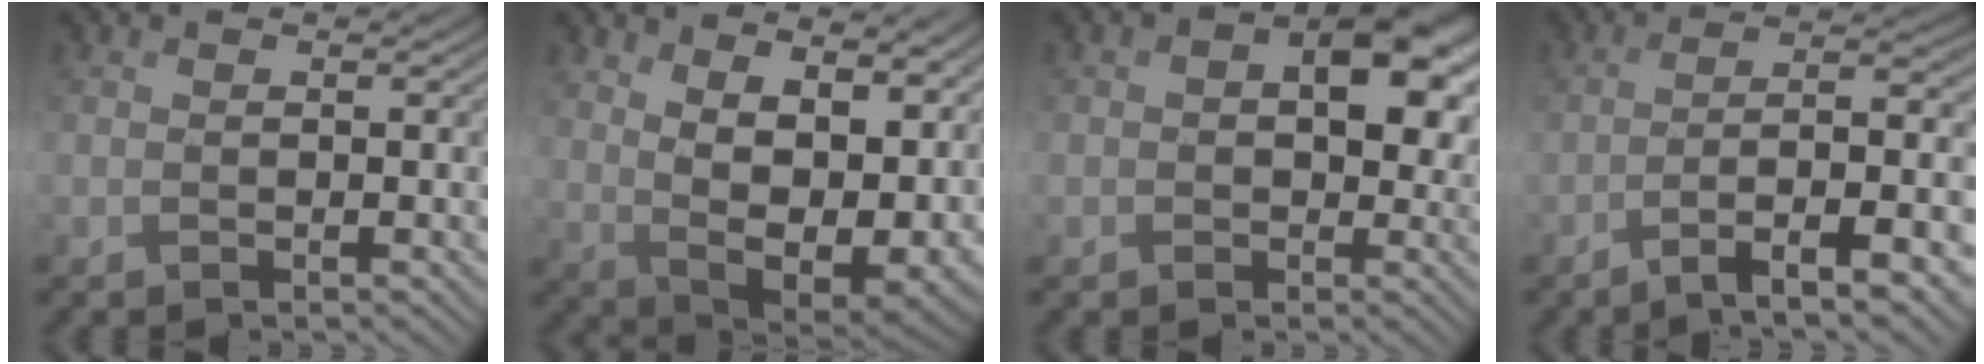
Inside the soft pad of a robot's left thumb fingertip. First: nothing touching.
{"total": 15.6, "force": [5.2, 8.7, 11.8], "torque": [-0.204, -0.012, 0.105]}
{"total": 9.0, "force": [1.9, 6.3, 6.2], "torque": [-0.087, -0.011, 0.034]}
{"total": 11.0, "force": [-6.4, 2.3, 8.6], "torque": [-0.127, 0.018, -0.105]}